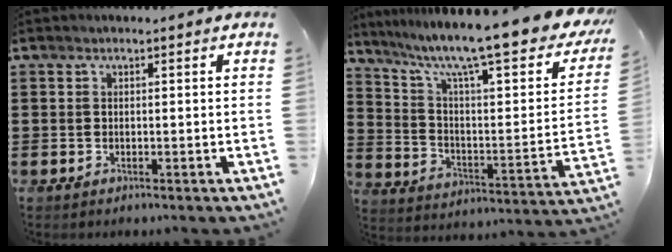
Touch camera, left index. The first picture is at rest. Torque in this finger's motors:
{"motor_torque": [2.14, 0.00, 1.05, 0.18]}